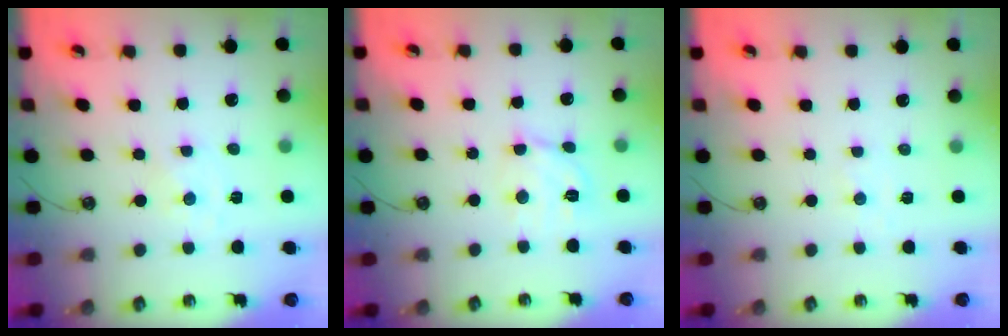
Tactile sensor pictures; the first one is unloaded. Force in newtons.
{"total": 10.6, "press": 10.5, "slide": 1.3}
{"total": 1.1, "press": 1.0, "slide": 0.2}